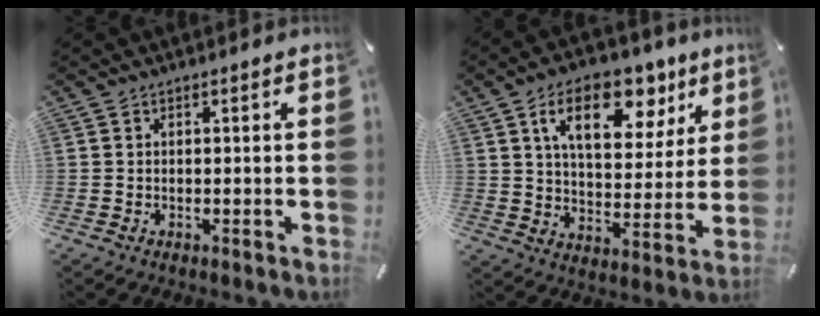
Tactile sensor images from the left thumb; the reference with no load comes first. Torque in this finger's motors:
{"motor_torque": [2.82, 2.18, 1.95, -0.81, 0.14]}